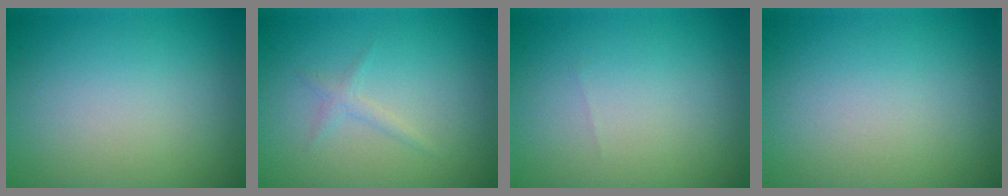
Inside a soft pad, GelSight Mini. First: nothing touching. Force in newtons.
{"total": 0.9, "press": 0.9, "slide": 0.1}
{"total": 0.0}
{"total": 0.0}